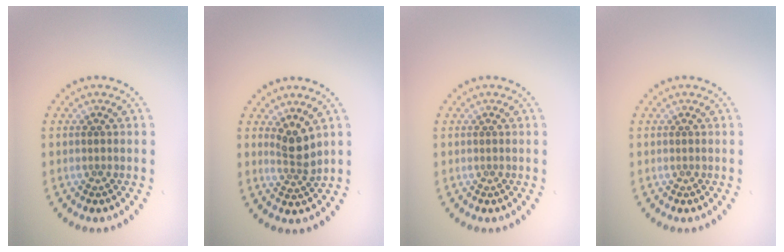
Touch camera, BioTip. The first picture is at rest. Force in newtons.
{"total": 2.5, "press": 1.9, "slide": 1.5}
{"total": 0.0}
{"total": 0.0}